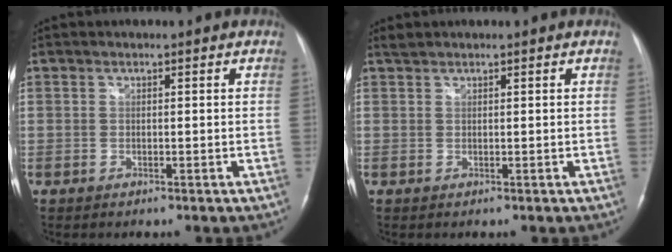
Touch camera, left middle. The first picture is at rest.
{"total": 0.8, "force": [0.8, 0.1, 0.1], "torque": [-0.010, 0.010, 0.021]}